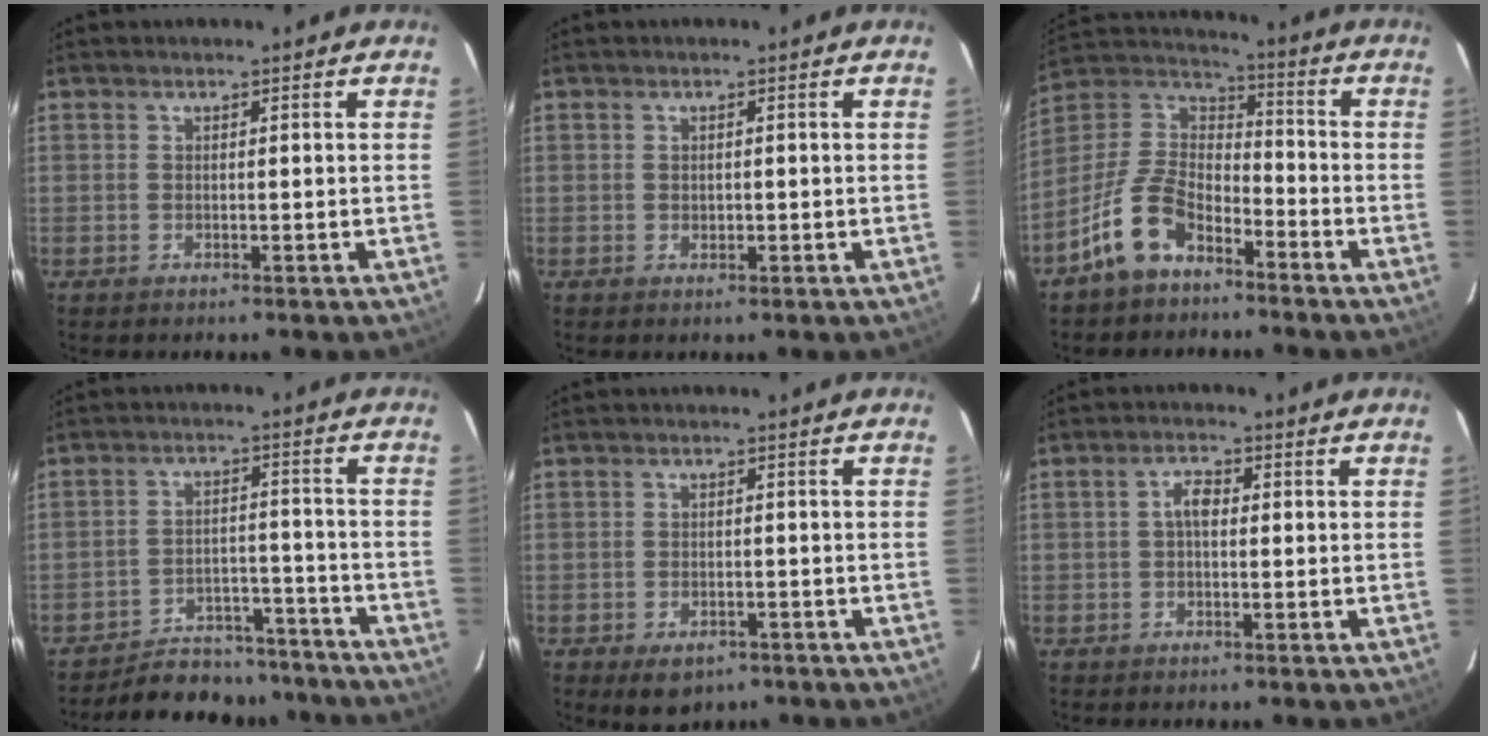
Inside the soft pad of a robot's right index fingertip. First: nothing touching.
{"total": 1.1, "force": [-0.1, 1.0, 0.6], "torque": [-0.008, 0.002, -0.001]}
{"total": 13.2, "force": [-8.1, 7.2, 7.4], "torque": [-0.168, 0.022, -0.153]}
{"total": 15.8, "force": [-14.3, 5.8, 3.4], "torque": [-0.083, 0.030, -0.185]}
{"total": 5.5, "force": [-3.4, 3.3, 2.7], "torque": [-0.053, -0.007, -0.041]}
{"total": 3.0, "force": [0.1, 1.6, 2.5], "torque": [-0.048, 0.011, 0.002]}